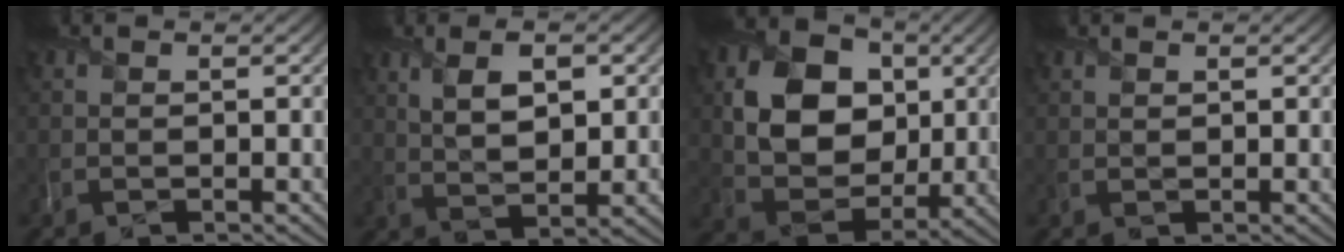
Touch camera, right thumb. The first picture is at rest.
{"total": 6.7, "force": [2.5, 2.8, 5.6], "torque": [-0.108, 0.004, 0.047]}
{"total": 12.0, "force": [2.6, 9.2, 7.2], "torque": [-0.155, -0.005, 0.044]}
{"total": 0.8, "force": [0.7, 0.2, 0.1], "torque": [-0.005, 0.001, 0.017]}